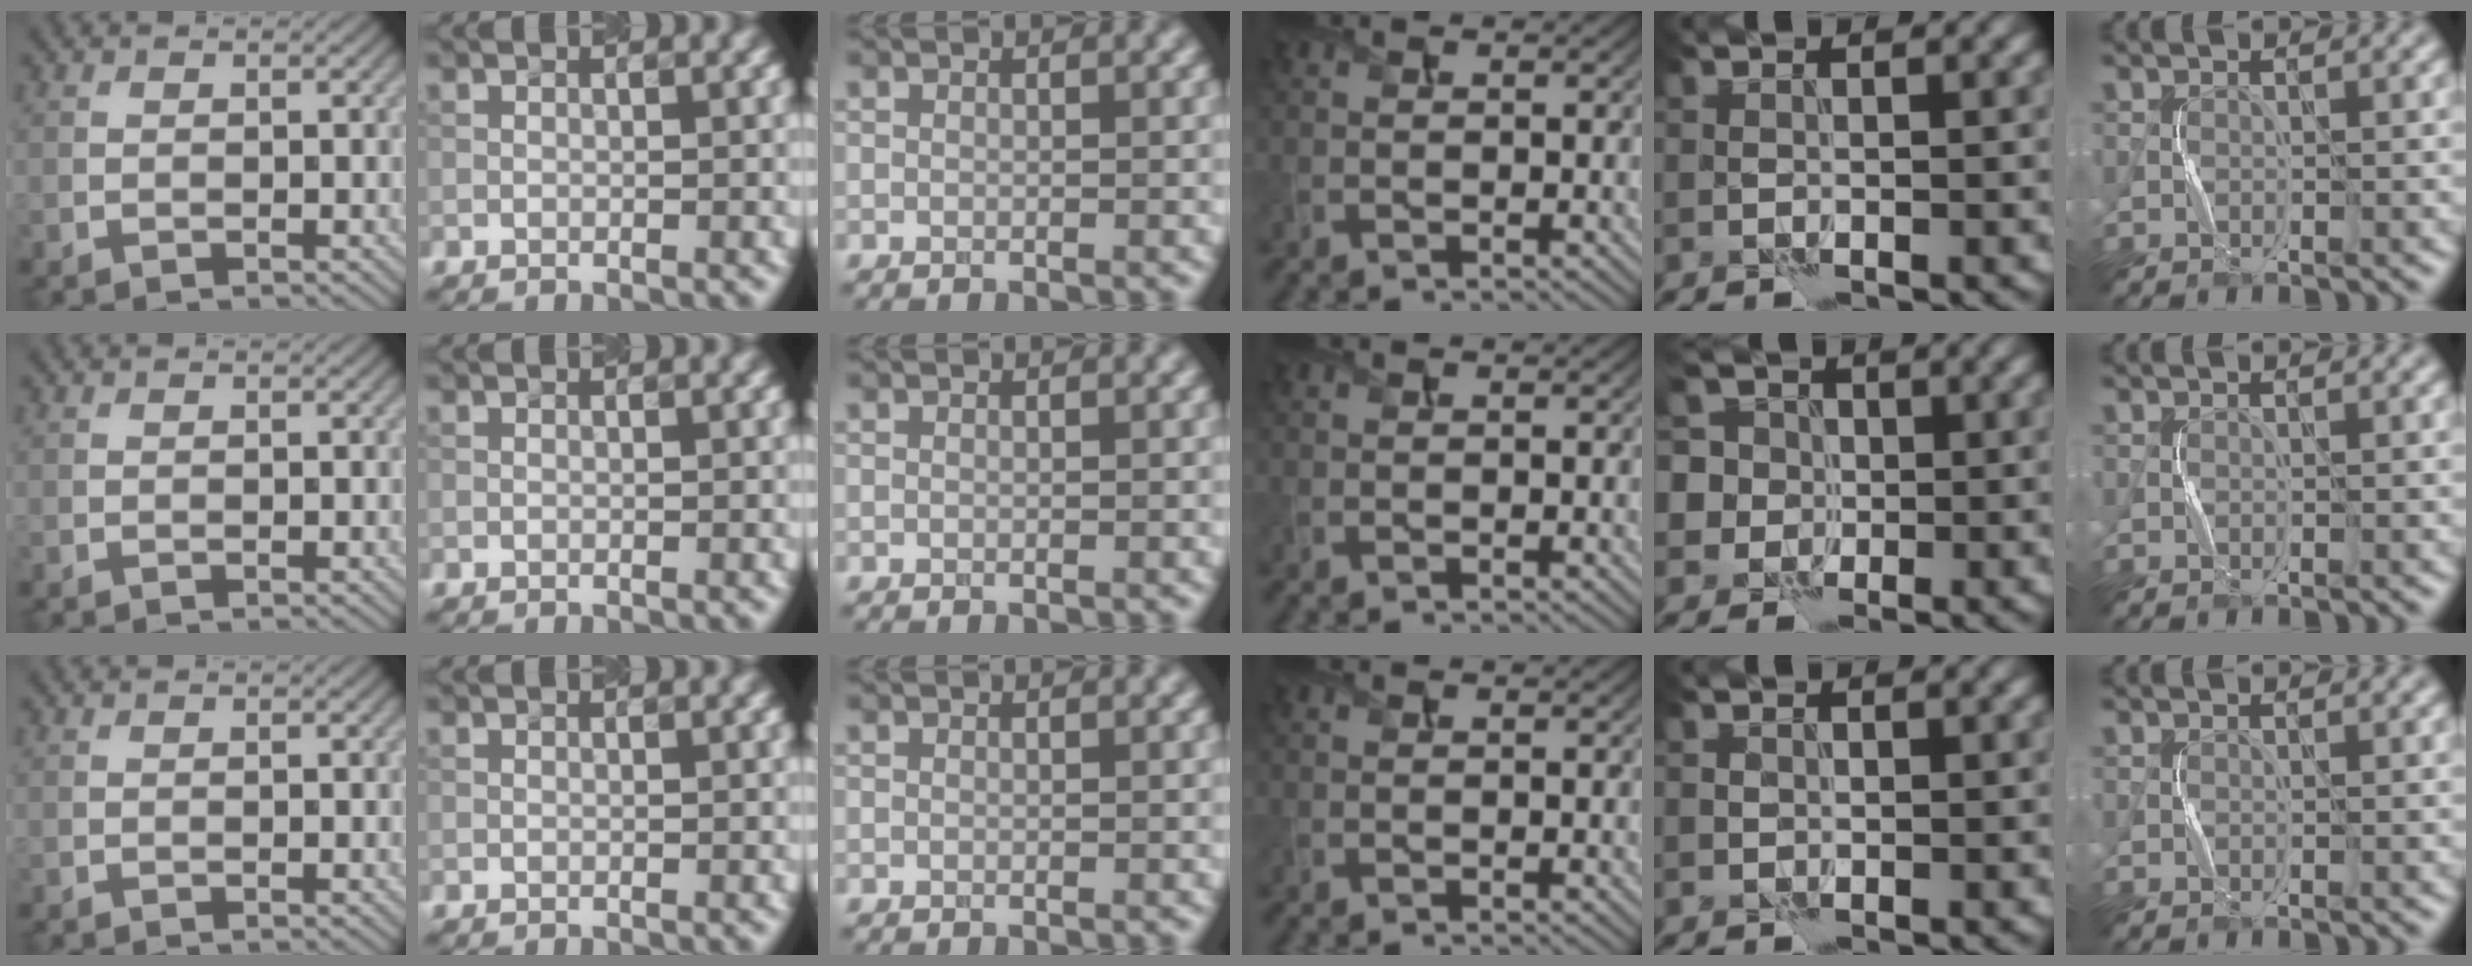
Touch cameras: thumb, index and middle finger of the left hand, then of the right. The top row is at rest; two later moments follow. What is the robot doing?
{"motion": "press", "object": "toy piano key"}